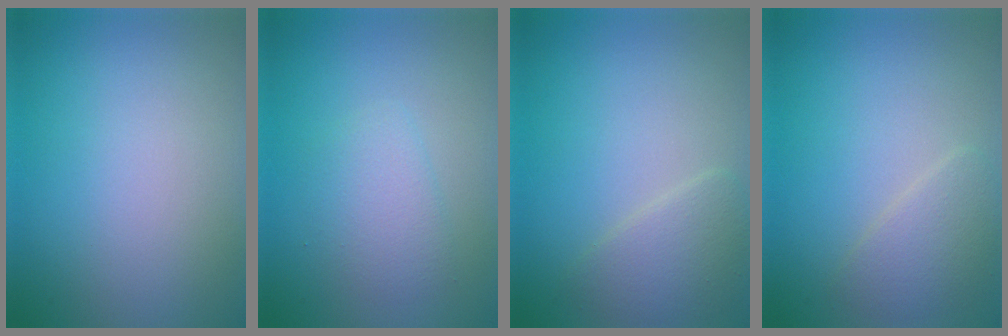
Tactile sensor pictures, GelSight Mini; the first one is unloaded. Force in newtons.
{"total": 2.3, "press": 2.3, "slide": 0.0}
{"total": 2.6, "press": 2.6, "slide": 0.0}
{"total": 2.4, "press": 2.4, "slide": 0.1}